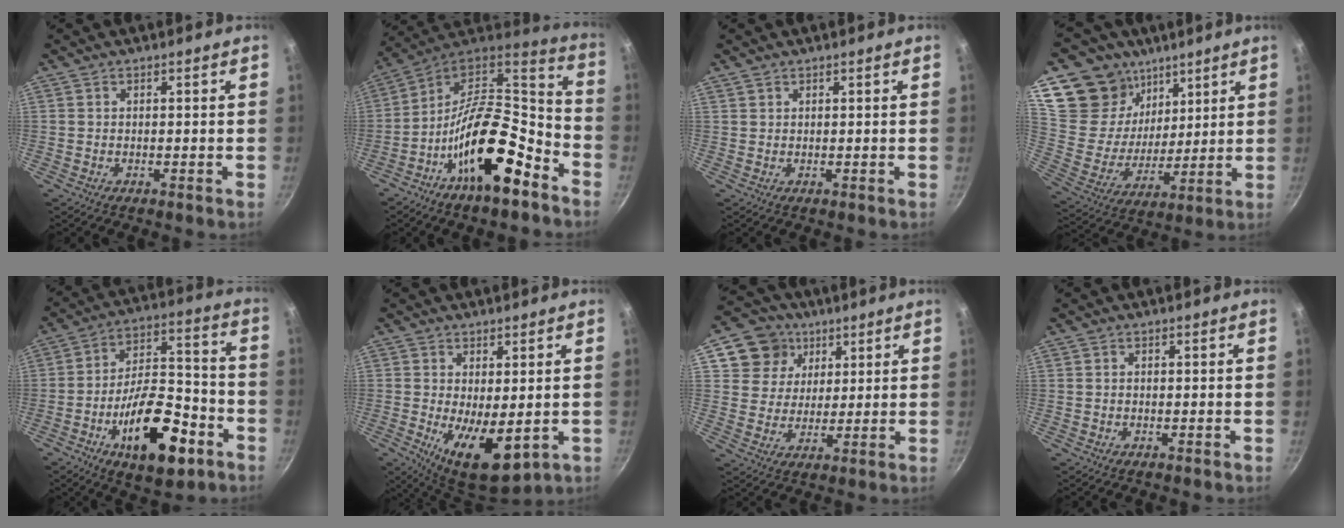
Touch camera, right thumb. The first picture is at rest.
{"total": 22.3, "force": [-11.0, 9.5, 17.0], "torque": [-0.250, 0.083, -0.197]}
{"total": 0.7, "force": [0.5, 0.4, 0.1], "torque": [0.000, -0.001, 0.008]}
{"total": 18.6, "force": [11.5, 13.6, 5.5], "torque": [-0.062, -0.068, 0.209]}
{"total": 19.9, "force": [-8.6, 9.1, 15.4], "torque": [-0.215, 0.059, -0.133]}
{"total": 10.5, "force": [-1.0, 4.8, 9.3], "torque": [-0.126, -0.020, -0.001]}
{"total": 10.2, "force": [4.9, 8.6, 2.6], "torque": [-0.012, -0.012, 0.078]}
{"total": 0.0}